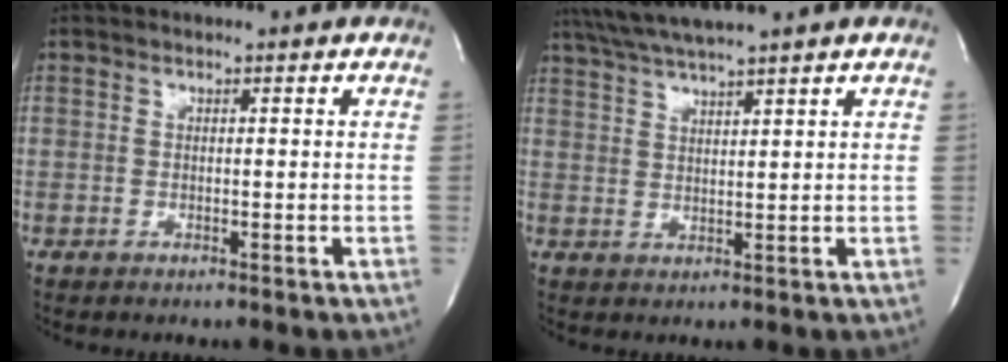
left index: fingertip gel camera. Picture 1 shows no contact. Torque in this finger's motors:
{"motor_torque": [0.80, -0.75, 0.58, 0.13]}